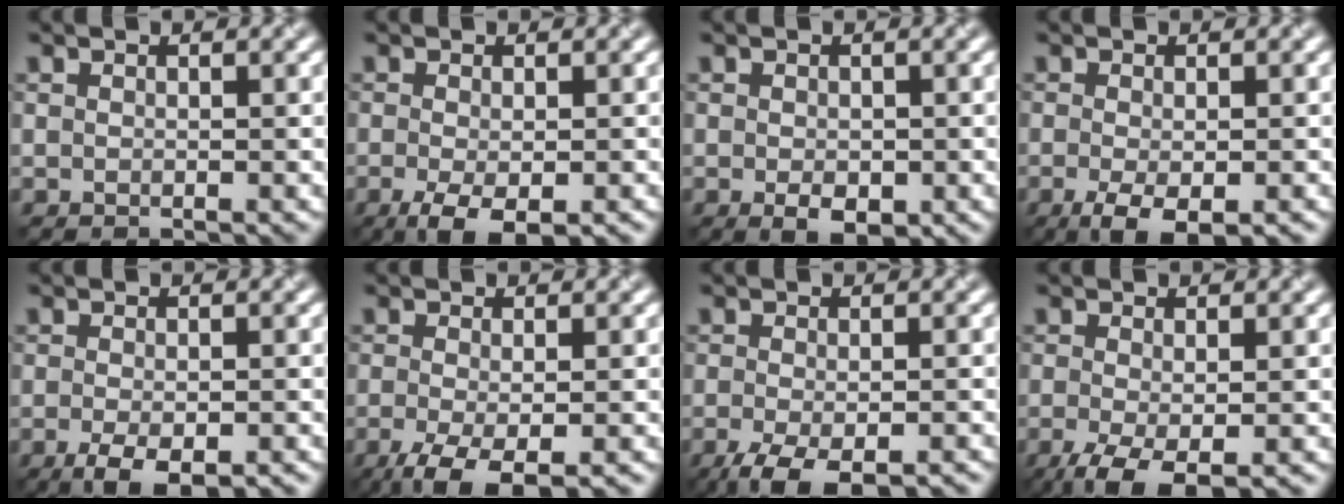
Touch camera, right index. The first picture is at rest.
{"total": 3.9, "force": [-1.8, 1.3, 3.2], "torque": [-0.059, -0.009, -0.028]}
{"total": 2.2, "force": [-0.6, 1.3, 1.7], "torque": [-0.027, -0.005, -0.004]}
{"total": 3.7, "force": [-1.7, 1.2, 3.1], "torque": [-0.055, -0.010, -0.025]}
{"total": 4.2, "force": [-2.3, 1.5, 3.2], "torque": [-0.053, -0.007, -0.032]}
{"total": 4.7, "force": [-2.6, 1.3, 3.7], "torque": [-0.070, -0.008, -0.048]}
{"total": 5.3, "force": [-3.5, 1.5, 3.7], "torque": [-0.067, -0.012, -0.059]}
{"total": 4.2, "force": [-2.1, 1.3, 3.4], "torque": [-0.071, -0.008, -0.039]}